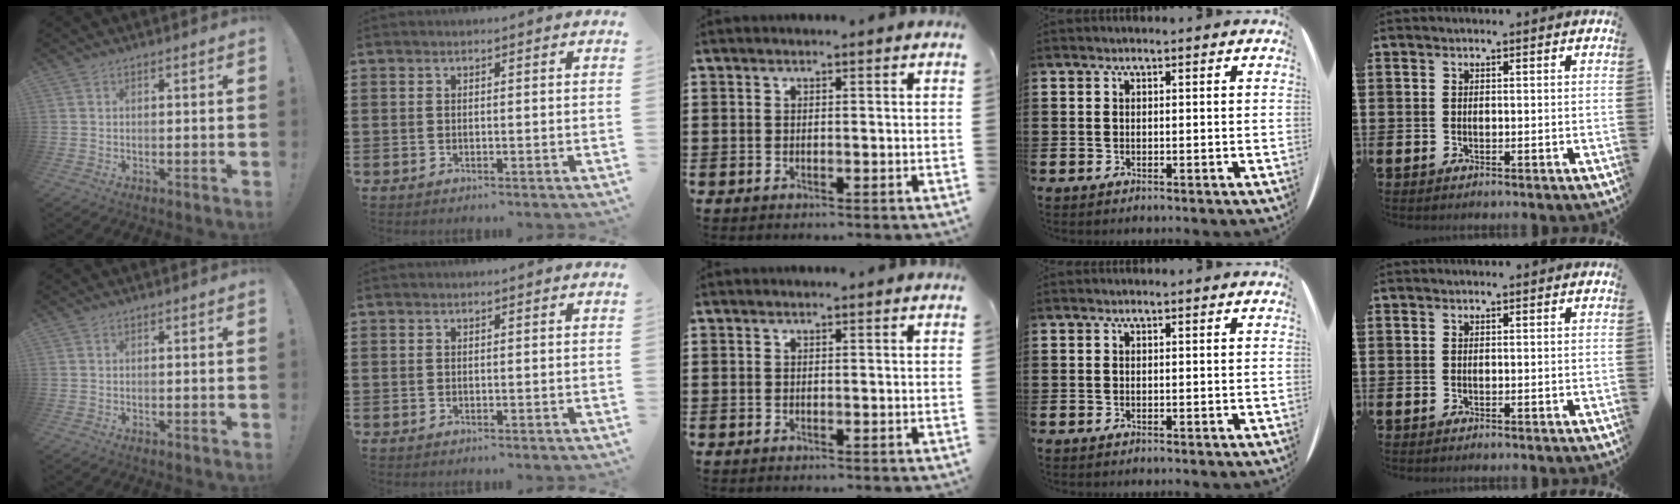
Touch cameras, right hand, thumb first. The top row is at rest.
{}